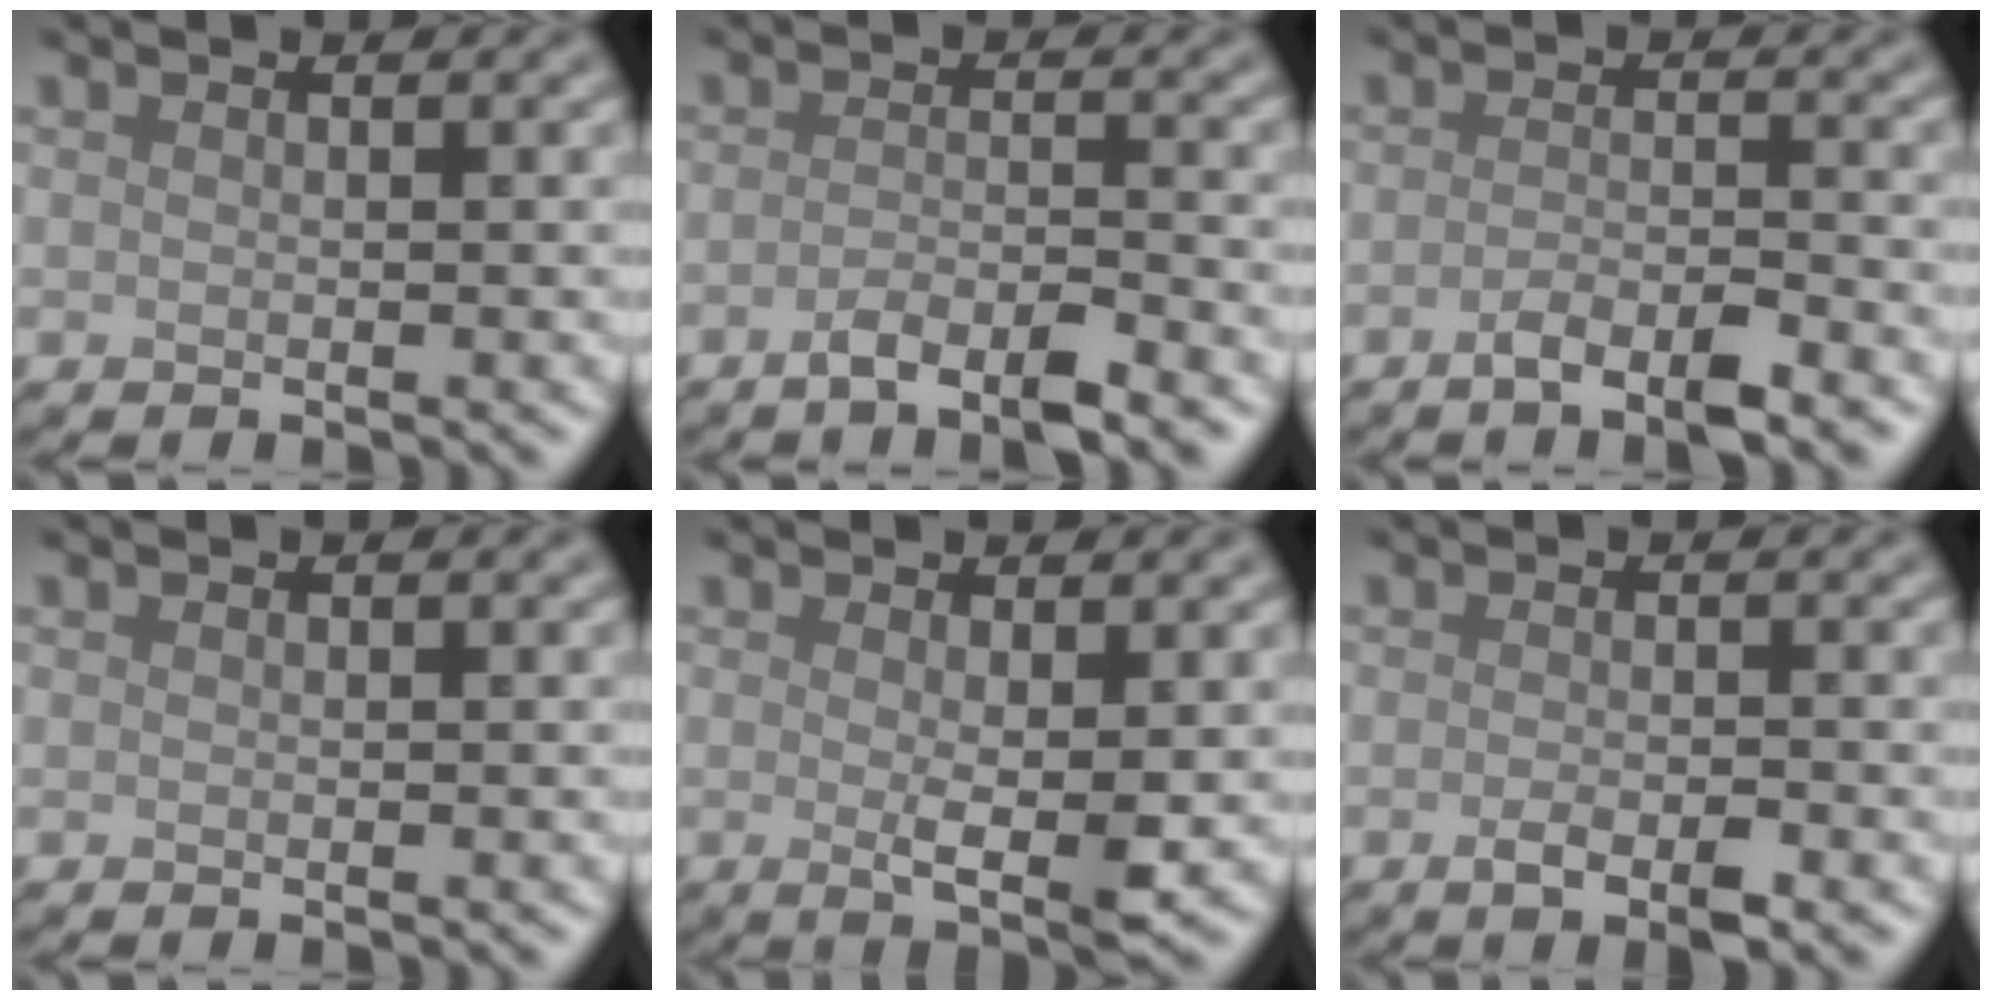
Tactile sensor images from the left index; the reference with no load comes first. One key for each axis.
{"total": 3.3, "fx": -2.3, "fy": 0.7, "fz": 2.4, "tx": -0.038, "ty": 0.004, "tz": -0.051}
{"total": 3.4, "fx": -2.1, "fy": 0.7, "fz": 2.5, "tx": -0.043, "ty": 0.003, "tz": -0.045}
{"total": 0.0}
{"total": 2.8, "fx": 0.3, "fy": 0.4, "fz": 2.8, "tx": -0.046, "ty": -0.012, "tz": 0.008}
{"total": 2.3, "fx": -1.1, "fy": 0.6, "fz": 2.0, "tx": -0.036, "ty": -0.005, "tz": -0.019}